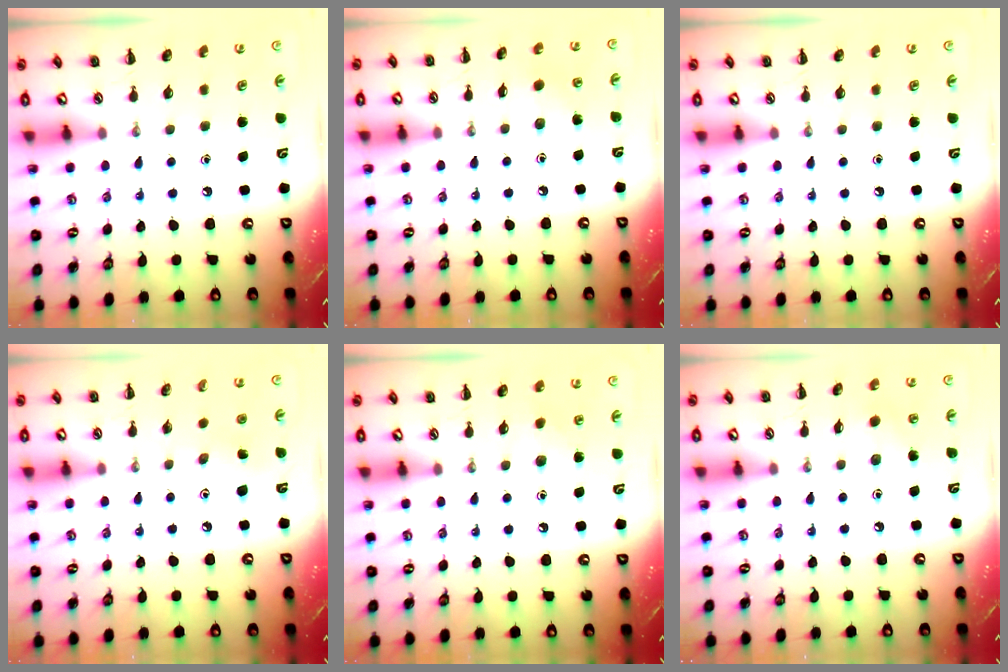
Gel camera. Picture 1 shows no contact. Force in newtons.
{"total": 2.6, "press": 2.5, "slide": 0.9}
{"total": 0.0}
{"total": 2.9, "press": 2.8, "slide": 0.8}
{"total": 5.4, "press": 5.2, "slide": 1.5}
{"total": 2.4, "press": 2.2, "slide": 0.9}